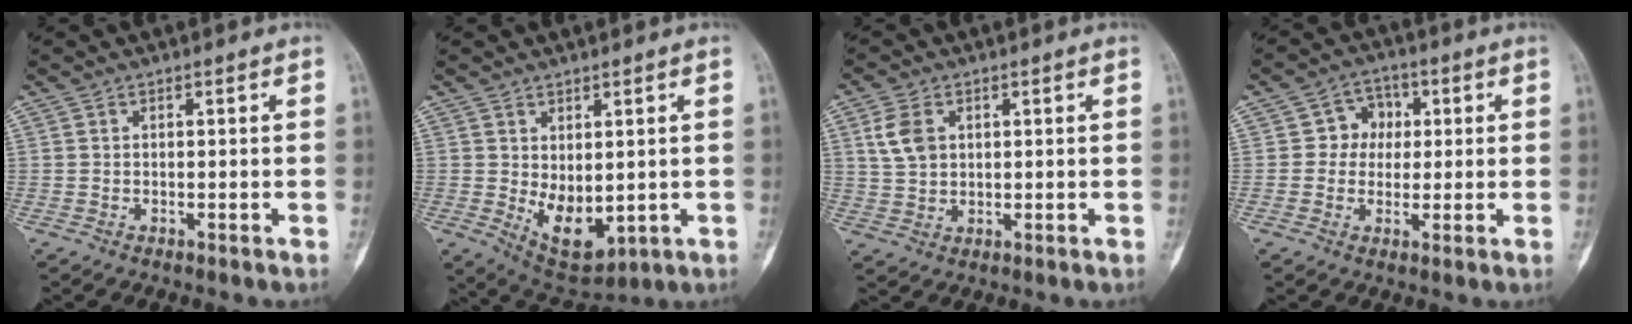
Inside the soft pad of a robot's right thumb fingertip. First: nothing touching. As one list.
[{"total": 8.6, "force": [-0.5, 4.9, 7.0], "torque": [-0.089, -0.015, 0.017]}, {"total": 5.9, "force": [2.0, 4.1, 3.7], "torque": [-0.065, -0.001, 0.043]}, {"total": 6.0, "force": [0.8, 5.5, 2.4], "torque": [0.008, 0.011, 0.003]}]